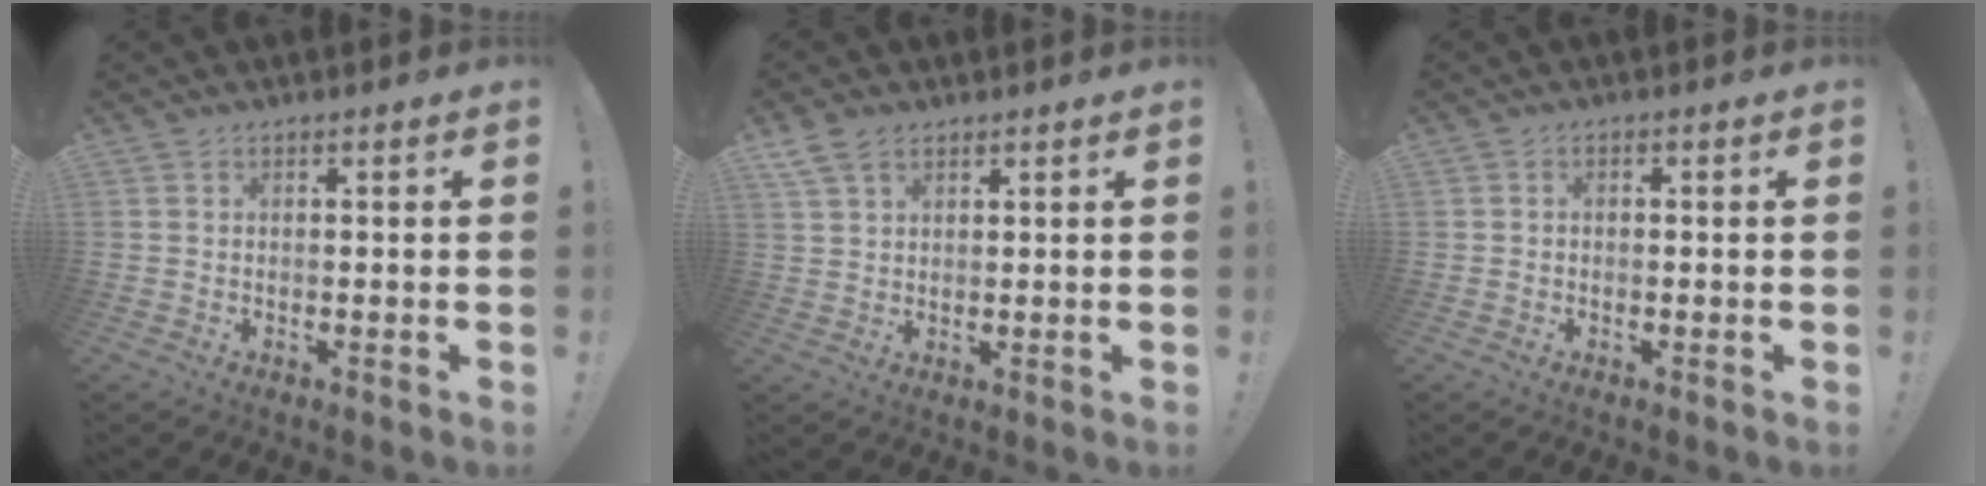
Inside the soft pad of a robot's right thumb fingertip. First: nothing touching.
{"total": 5.5, "force": [3.6, 3.2, 2.7], "torque": [-0.052, -0.010, 0.071]}
{"total": 0.8, "force": [-0.5, 0.6, 0.3], "torque": [-0.004, 0.003, -0.009]}